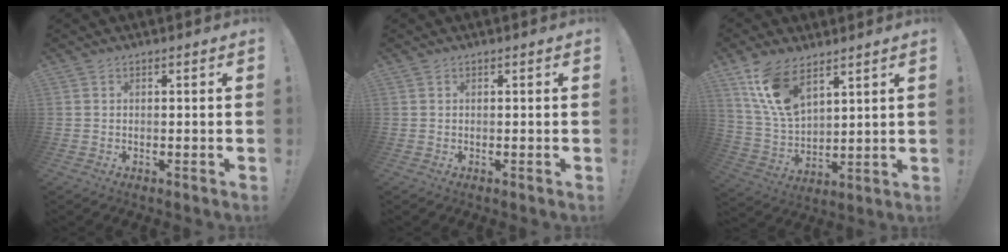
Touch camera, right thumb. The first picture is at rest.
{"total": 0.0}
{"total": 13.7, "force": [8.9, 6.5, 8.1], "torque": [-0.165, -0.046, 0.171]}